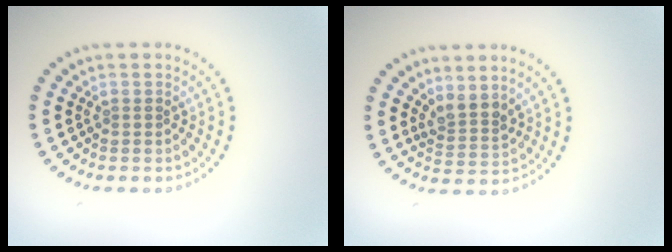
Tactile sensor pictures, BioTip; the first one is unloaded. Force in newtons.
{"total": 2.3, "press": 1.9, "slide": 1.4}